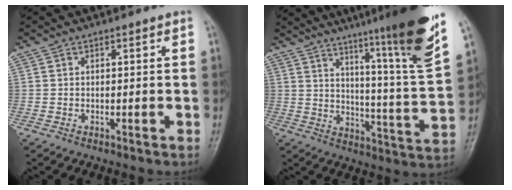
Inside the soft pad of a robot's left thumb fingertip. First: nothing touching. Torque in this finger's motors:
{"motor_torque": [2.68, 1.28, 1.74, -1.04, 0.38]}